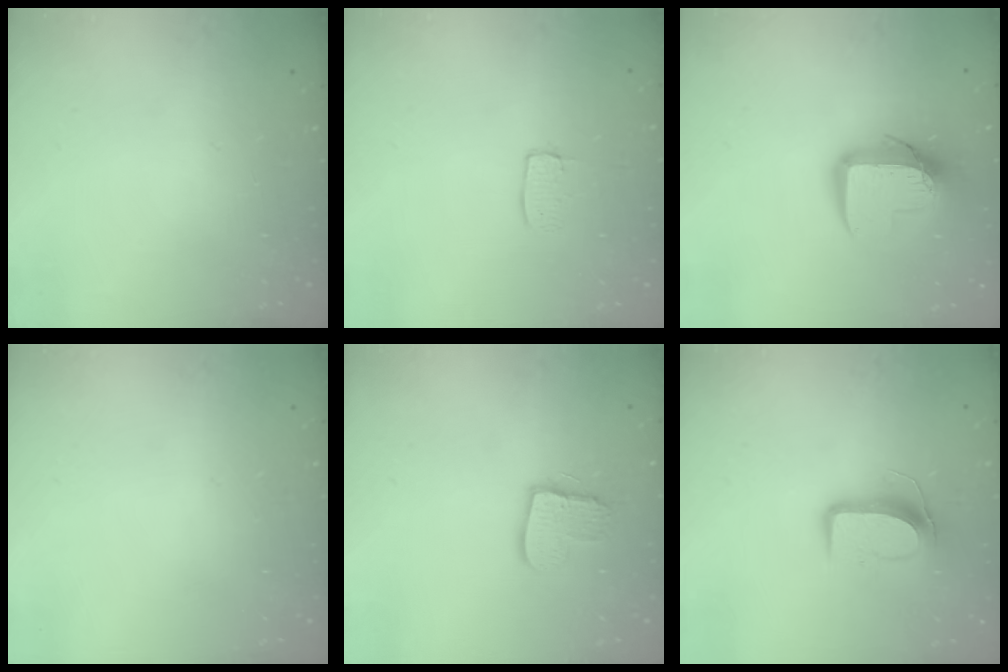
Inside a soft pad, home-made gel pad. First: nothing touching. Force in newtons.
{"total": 5.8, "press": 5.8, "slide": 0.3}
{"total": 12.3, "press": 12.3, "slide": 0.9}
{"total": 0.0}
{"total": 10.3, "press": 10.3, "slide": 0.8}
{"total": 9.2, "press": 9.2, "slide": 0.7}